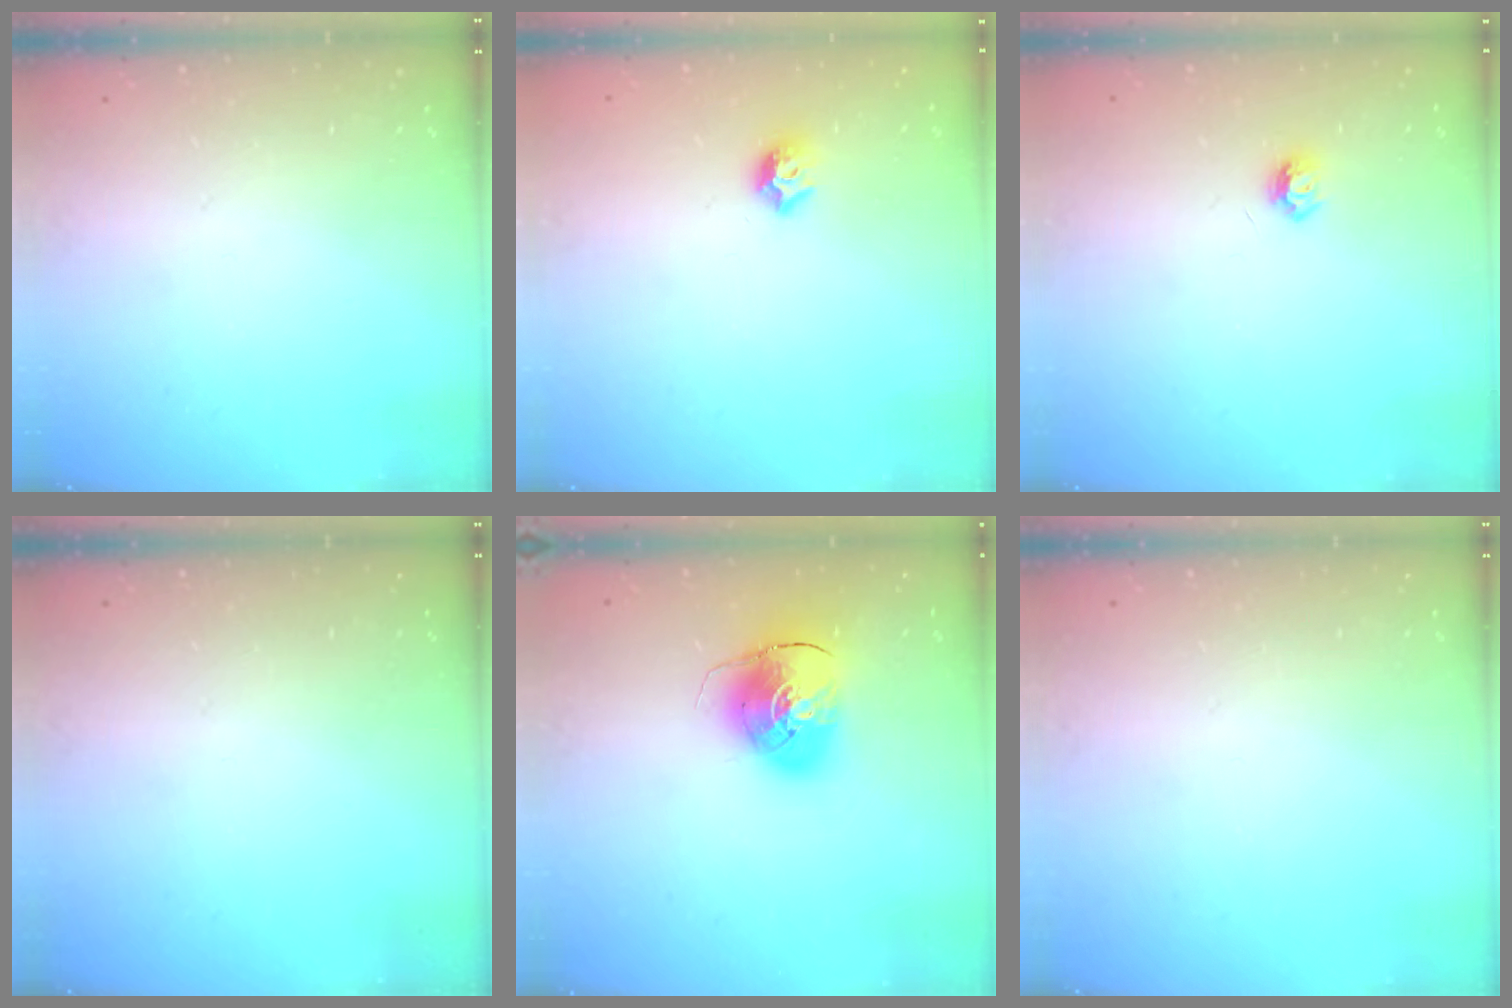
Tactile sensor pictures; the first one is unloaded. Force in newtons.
{"total": 7.5, "press": 7.5, "slide": 0.6}
{"total": 4.7, "press": 4.7, "slide": 0.5}
{"total": 0.0}
{"total": 10.4, "press": 10.3, "slide": 1.8}
{"total": 0.0}